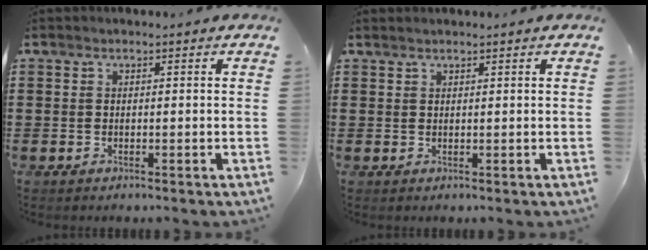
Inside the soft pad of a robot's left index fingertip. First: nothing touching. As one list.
[{"total": 0.6, "force": [0.6, 0.0, 0.2], "torque": [-0.005, -0.001, 0.013]}]